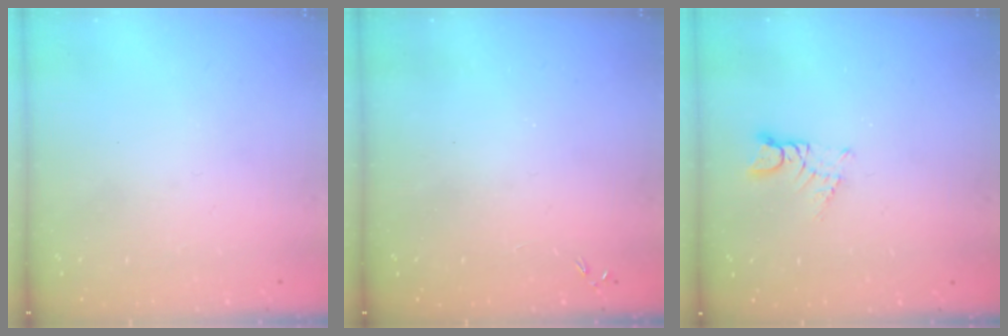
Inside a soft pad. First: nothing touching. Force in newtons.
{"total": 0.0}
{"total": 2.8, "press": 2.8, "slide": 0.3}